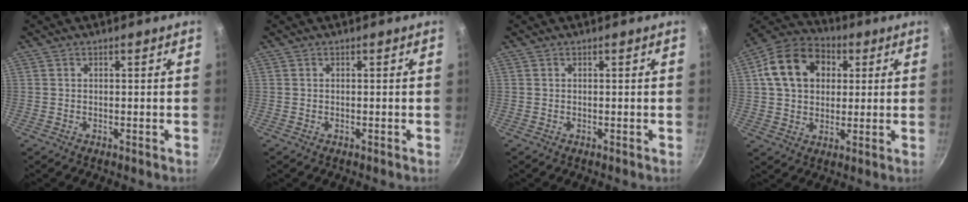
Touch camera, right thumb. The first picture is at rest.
{"total": 0.0}
{"total": 0.0}
{"total": 14.9, "force": [3.7, 11.4, 8.8], "torque": [-0.129, 0.020, 0.050]}